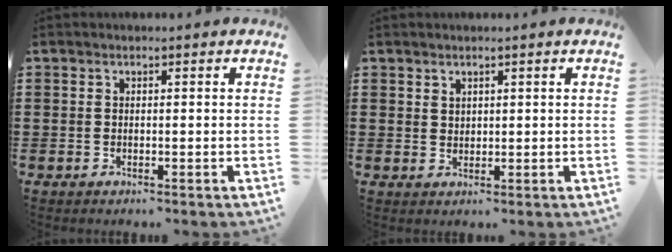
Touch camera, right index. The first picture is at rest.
{"total": 1.4, "force": [1.2, 0.7, 0.2], "torque": [-0.004, 0.001, 0.024]}